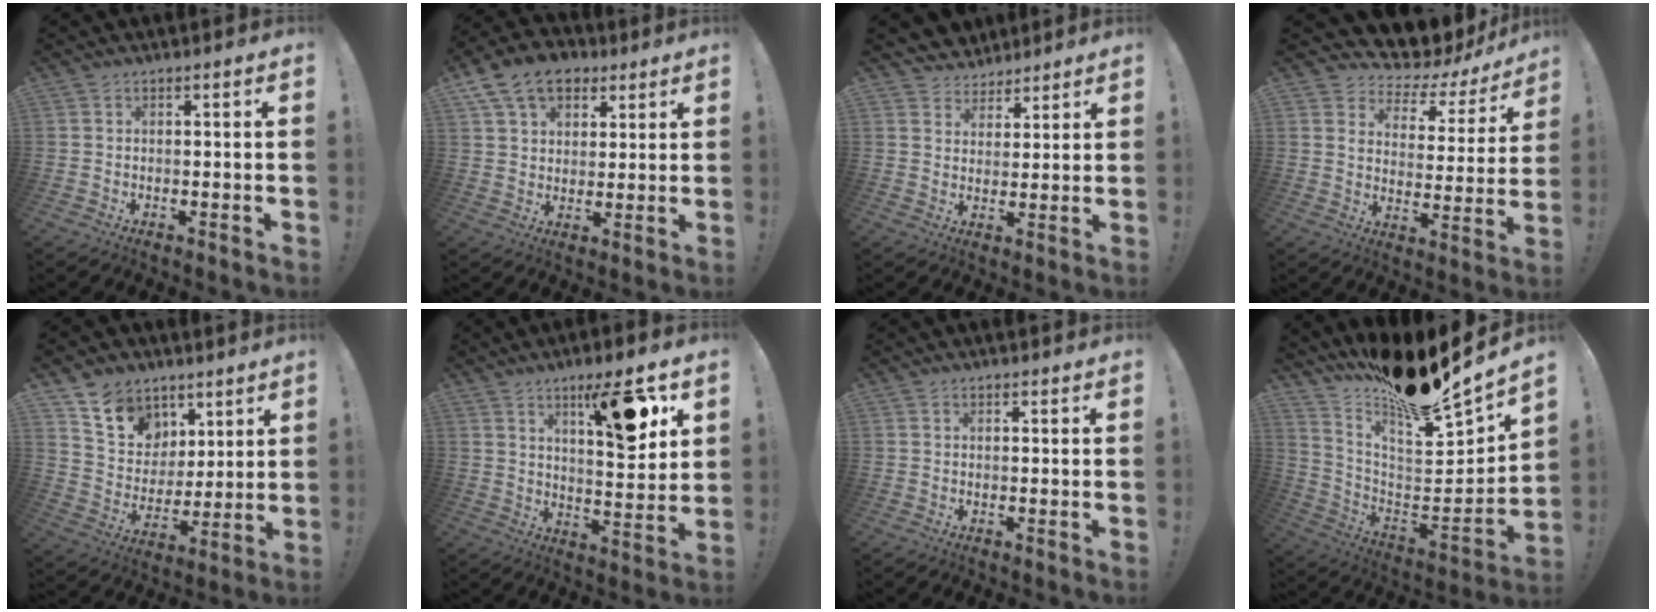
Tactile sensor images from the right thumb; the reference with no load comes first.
{"total": 13.3, "force": [7.0, 9.3, 6.5], "torque": [-0.100, -0.029, 0.136]}
{"total": 5.5, "force": [3.9, 3.8, -0.1], "torque": [-0.003, -0.034, 0.079]}
{"total": 6.8, "force": [5.9, 2.7, 2.3], "torque": [-0.042, -0.067, 0.099]}
{"total": 12.4, "force": [7.9, 9.1, 3.0], "torque": [-0.057, -0.055, 0.158]}
{"total": 14.9, "force": [8.0, 3.6, 12.1], "torque": [-0.162, -0.045, 0.119]}
{"total": 0.6, "force": [0.5, 0.1, 0.1], "torque": [0.006, -0.005, 0.009]}
{"total": 15.9, "force": [13.9, 1.2, 7.6], "torque": [-0.112, -0.136, 0.221]}